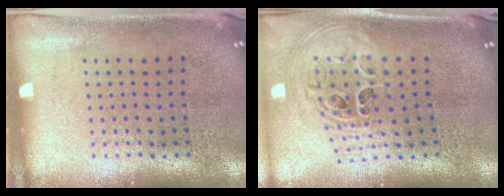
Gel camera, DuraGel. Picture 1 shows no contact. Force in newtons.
{"total": 2.0, "press": 1.6, "slide": 1.2}